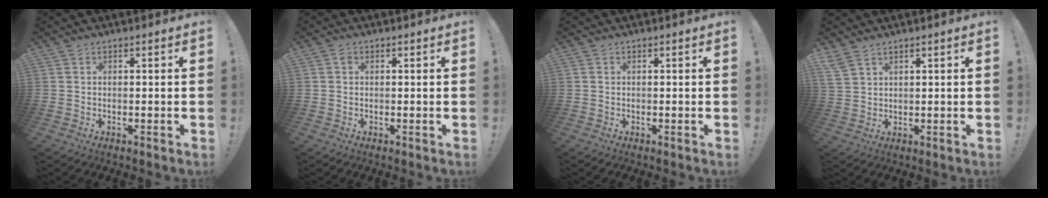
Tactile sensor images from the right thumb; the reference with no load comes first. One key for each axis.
{"total": 0.7, "fx": 0.2, "fy": 0.6, "fz": 0.3, "tx": 0.001, "ty": -0.001, "tz": 0.001}
{"total": 0.0}
{"total": 4.5, "fx": 3.6, "fy": 1.8, "fz": 2.0, "tx": -0.043, "ty": -0.012, "tz": 0.070}